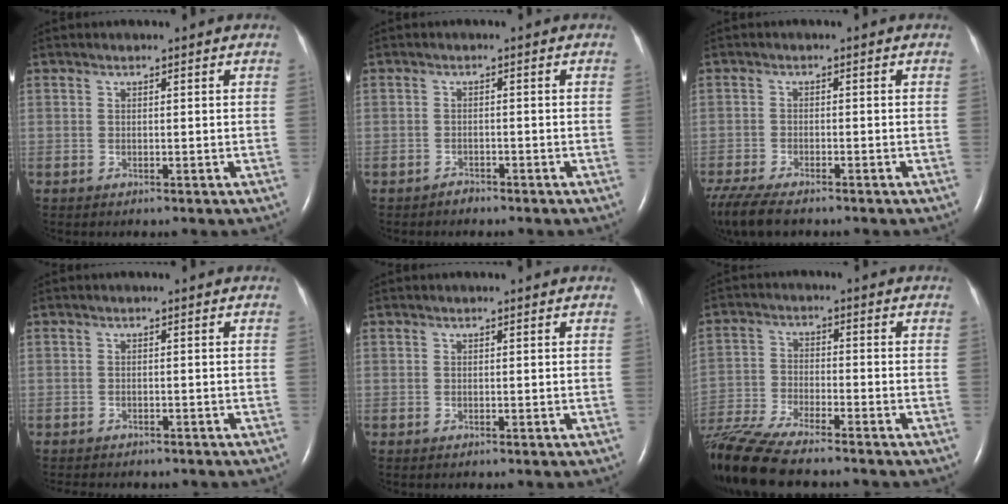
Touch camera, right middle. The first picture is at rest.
{"total": 1.1, "force": [-1.0, 0.4, -0.1], "torque": [-0.002, -0.001, -0.020]}
{"total": 9.4, "force": [-7.4, 2.6, 5.2], "torque": [-0.097, -0.020, -0.122]}
{"total": 6.7, "force": [-5.8, 2.2, 2.6], "torque": [-0.032, -0.002, -0.066]}
{"total": 0.0}
{"total": 14.9, "force": [-12.7, 1.7, 7.6], "torque": [-0.164, -0.028, -0.225]}